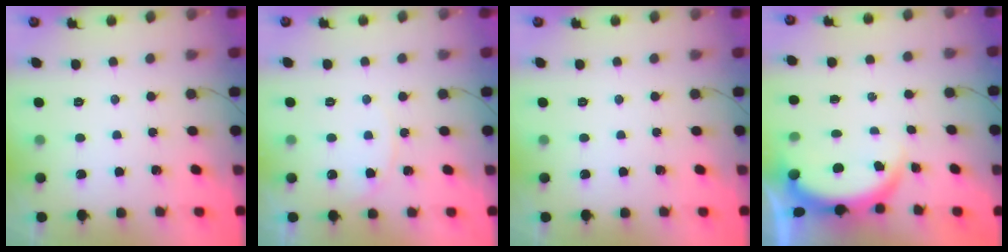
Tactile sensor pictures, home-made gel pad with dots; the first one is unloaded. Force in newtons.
{"total": 4.9, "press": 4.8, "slide": 0.4}
{"total": 0.0}
{"total": 3.9, "press": 3.8, "slide": 1.2}